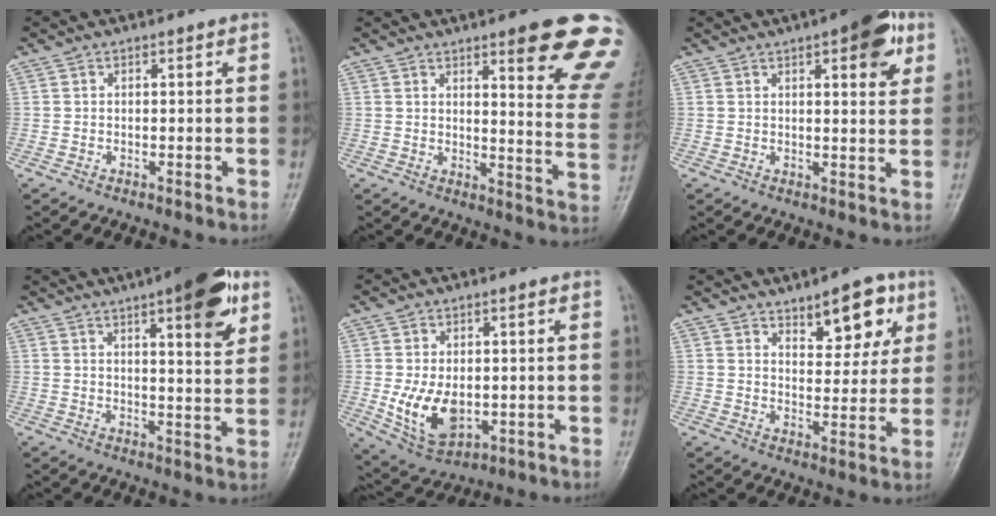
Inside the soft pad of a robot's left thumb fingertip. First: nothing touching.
{"total": 16.8, "force": [10.6, 2.7, 12.8], "torque": [-0.127, -0.061, 0.123]}
{"total": 9.3, "force": [4.4, 3.2, 7.5], "torque": [-0.076, -0.011, 0.050]}
{"total": 13.1, "force": [6.7, 3.5, 10.7], "torque": [-0.124, -0.025, 0.086]}
{"total": 9.6, "force": [-1.2, 6.1, 7.3], "torque": [-0.118, -0.010, -0.004]}
{"total": 9.9, "force": [5.5, 4.6, 6.9], "torque": [-0.062, -0.030, 0.079]}